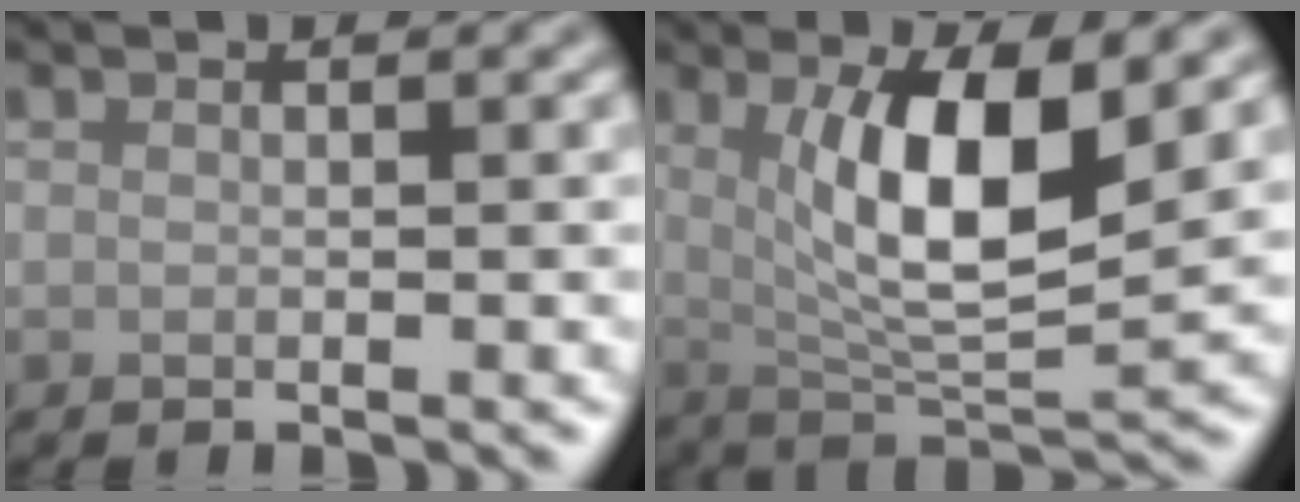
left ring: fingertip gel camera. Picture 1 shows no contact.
{"total": 8.0, "force": [2.0, 2.4, 7.3], "torque": [-0.125, -0.014, 0.039]}